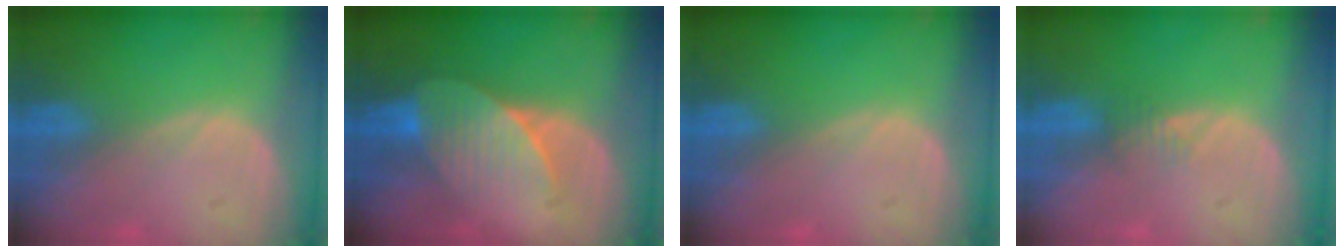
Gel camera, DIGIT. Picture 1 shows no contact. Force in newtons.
{"total": 7.2, "press": 6.6, "slide": 2.8}
{"total": 0.0}
{"total": 1.5, "press": 1.5, "slide": 0.2}